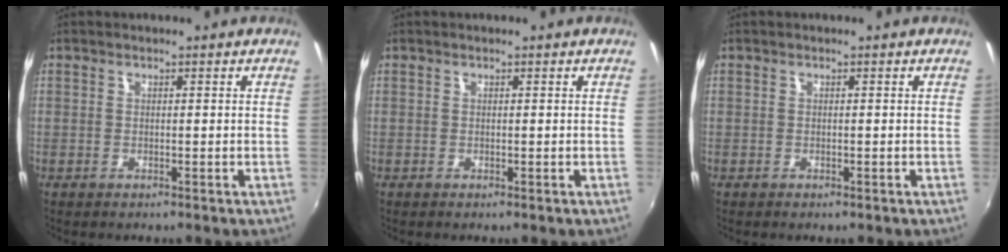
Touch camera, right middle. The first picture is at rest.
{"total": 0.0}
{"total": 0.0}